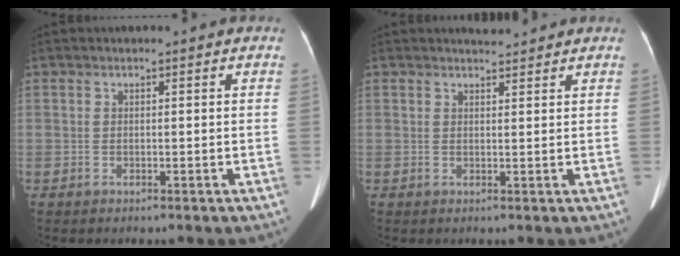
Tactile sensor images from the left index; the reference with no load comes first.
{"total": 1.8, "force": [1.8, 0.1, 0.1], "torque": [-0.007, 0.003, 0.032]}